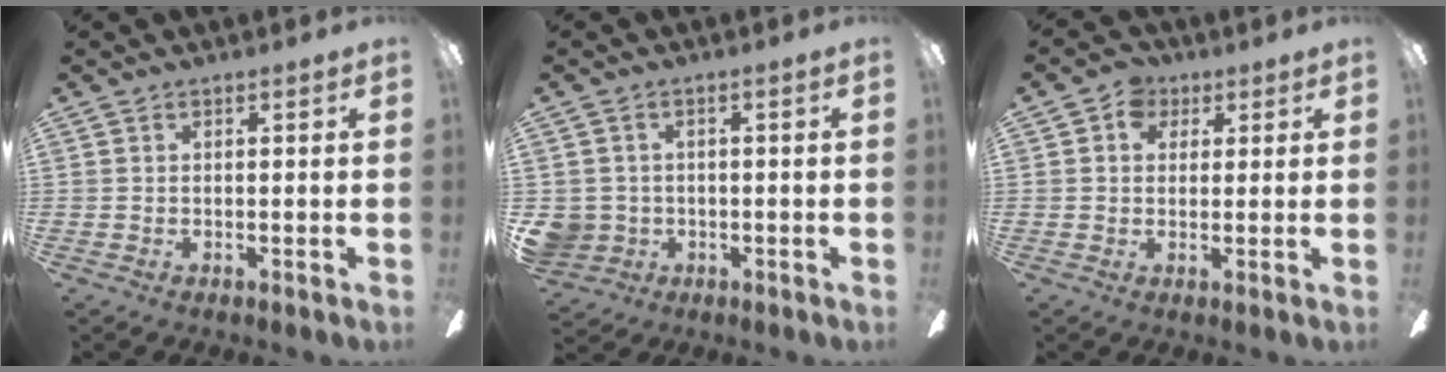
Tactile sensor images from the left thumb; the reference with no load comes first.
{"total": 4.9, "force": [-0.8, 4.8, 0.9], "torque": [-0.031, 0.009, -0.014]}
{"total": 5.4, "force": [2.3, 4.4, 2.2], "torque": [-0.038, 0.008, 0.041]}